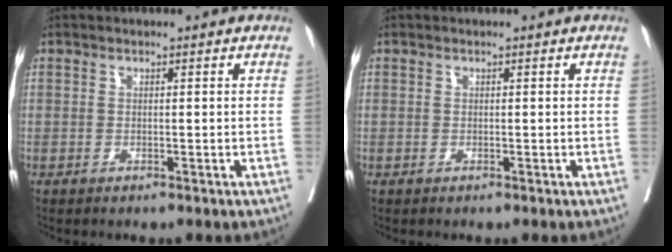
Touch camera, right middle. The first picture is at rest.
{"total": 0.0}